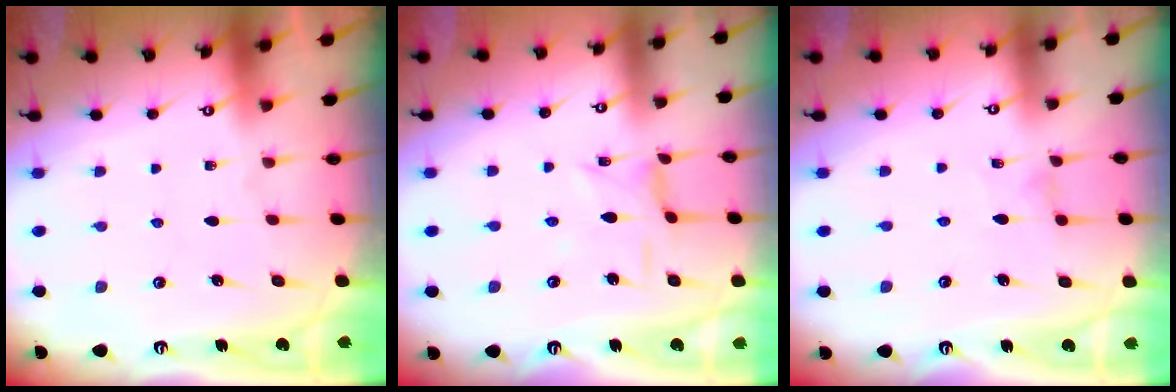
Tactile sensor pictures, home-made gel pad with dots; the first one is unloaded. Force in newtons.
{"total": 2.2, "press": 2.2, "slide": 0.4}
{"total": 0.0}